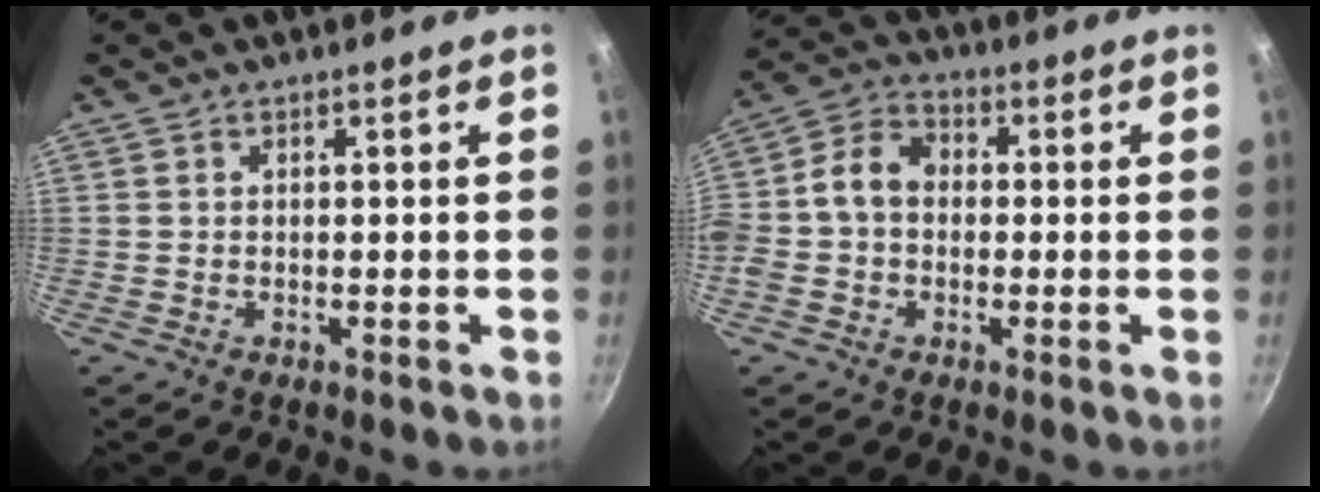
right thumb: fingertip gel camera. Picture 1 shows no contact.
{"total": 9.0, "force": [-0.3, 7.1, 5.6], "torque": [-0.081, 0.026, -0.030]}